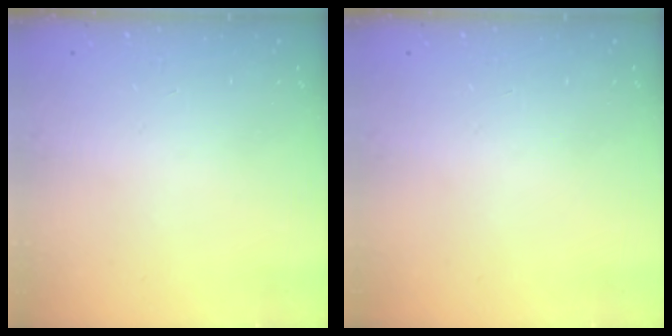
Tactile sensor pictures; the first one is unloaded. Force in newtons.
{"total": 0.0}